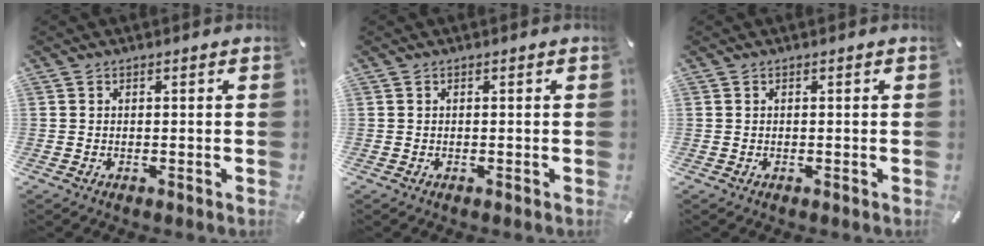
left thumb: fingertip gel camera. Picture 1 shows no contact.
{"total": 0.0}
{"total": 0.0}